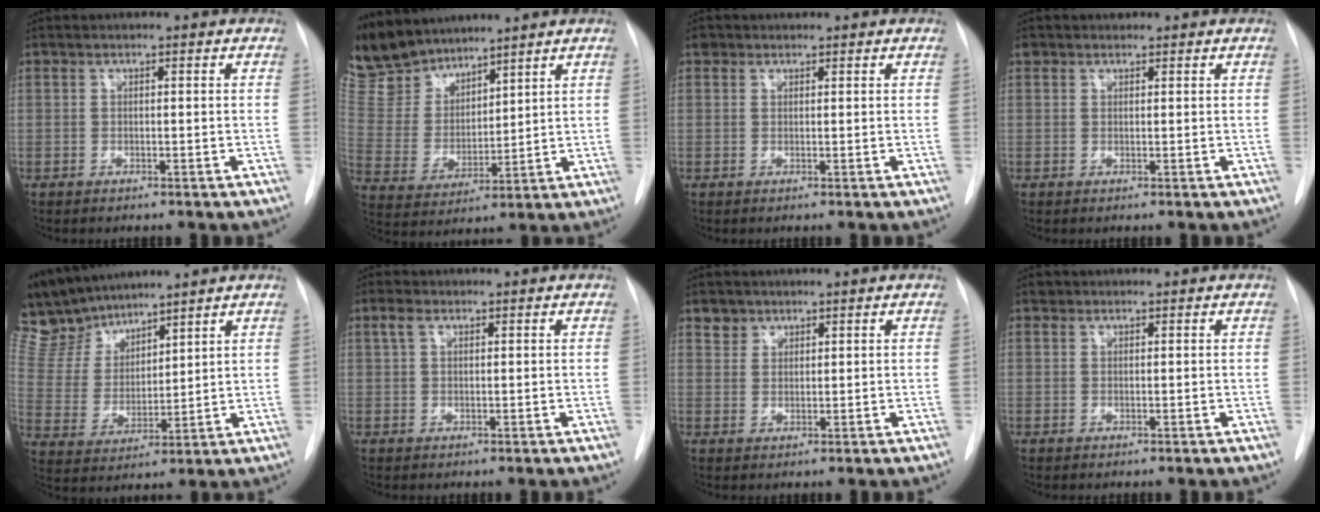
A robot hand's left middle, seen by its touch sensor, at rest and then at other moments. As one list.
[{"total": 12.2, "force": [11.2, 4.1, 2.4], "torque": [-0.059, 0.005, 0.236]}, {"total": 1.1, "force": [0.7, 0.8, 0.0], "torque": [0.001, 0.008, 0.009]}, {"total": 1.1, "force": [0.8, 0.8, 0.0], "torque": [0.001, 0.010, 0.011]}, {"total": 11.4, "force": [10.5, 3.3, 3.0], "torque": [-0.077, 0.010, 0.219]}, {"total": 0.5, "force": [0.5, 0.1, -0.1], "torque": [0.003, -0.004, 0.008]}, {"total": 2.2, "force": [1.7, 1.4, -0.1], "torque": [0.011, 0.005, 0.026]}, {"total": 0.7, "force": [0.6, 0.5, 0.0], "torque": [-0.002, 0.004, 0.008]}]